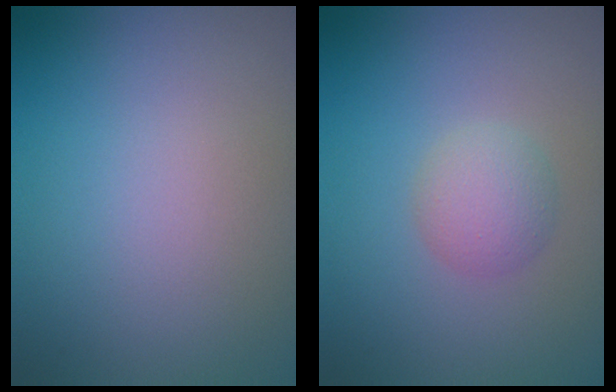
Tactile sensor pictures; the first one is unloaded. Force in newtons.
{"total": 2.4, "press": 2.4, "slide": 0.1}